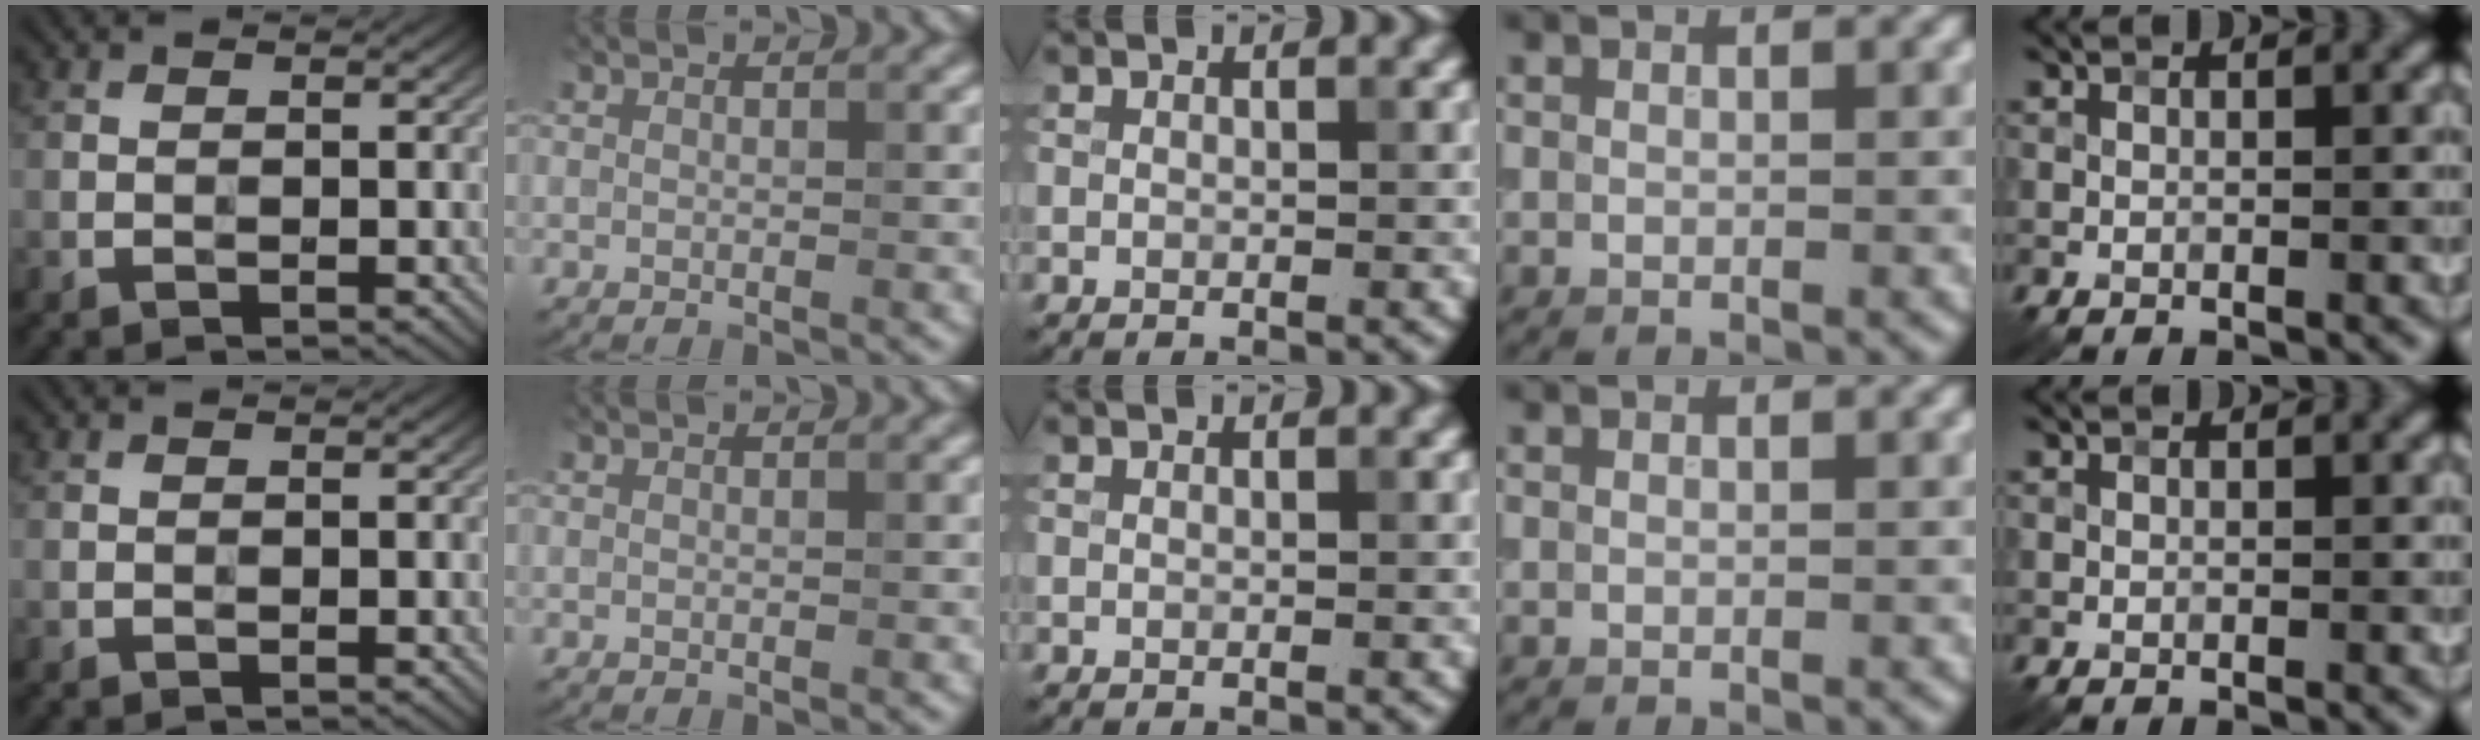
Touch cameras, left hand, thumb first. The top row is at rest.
{}